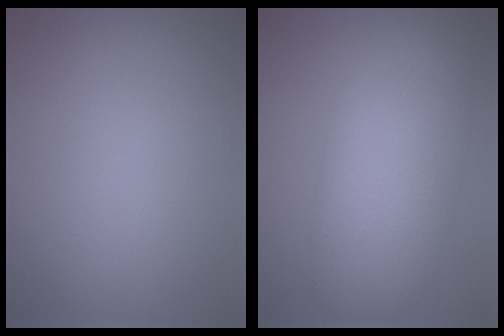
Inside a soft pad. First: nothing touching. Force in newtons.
{"total": 7.6, "press": 7.6, "slide": 0.3}